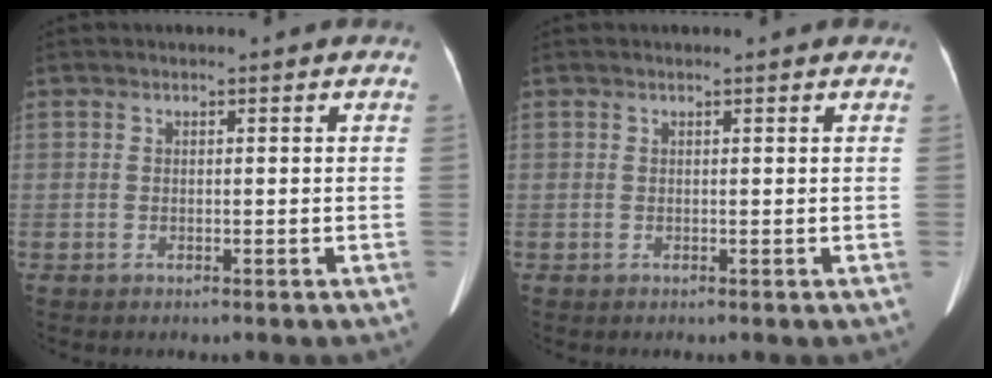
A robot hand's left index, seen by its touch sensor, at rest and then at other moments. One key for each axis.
{"total": 2.2, "fx": 1.9, "fy": 0.1, "fz": 1.0, "tx": -0.016, "ty": 0.013, "tz": 0.017}